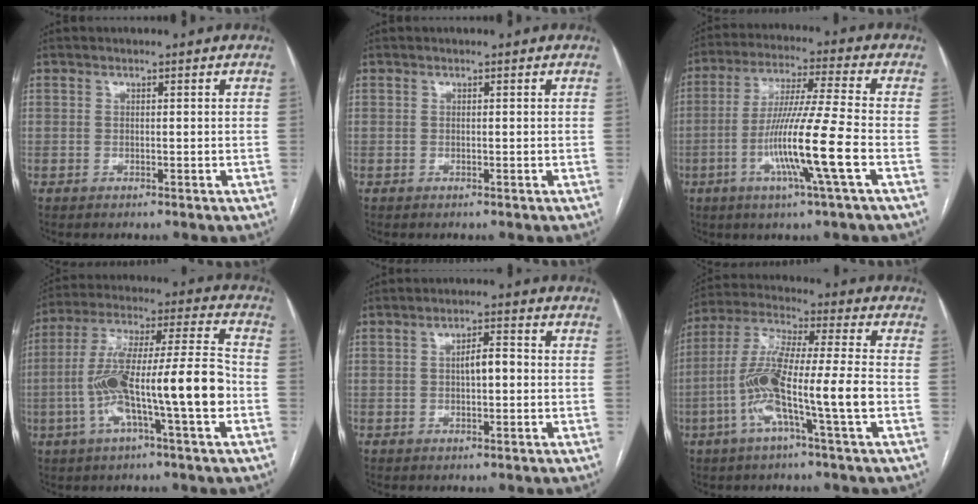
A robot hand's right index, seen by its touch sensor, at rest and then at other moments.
{"total": 0.0}
{"total": 13.3, "force": [-4.1, -1.4, 12.5], "torque": [-0.243, -0.014, -0.083]}
{"total": 17.3, "force": [-4.1, 1.3, 16.7], "torque": [-0.308, 0.017, -0.073]}
{"total": 3.5, "force": [-0.1, 1.1, 3.3], "torque": [-0.056, 0.010, -0.001]}
{"total": 14.0, "force": [-4.1, 0.2, 13.4], "torque": [-0.271, 0.006, -0.084]}